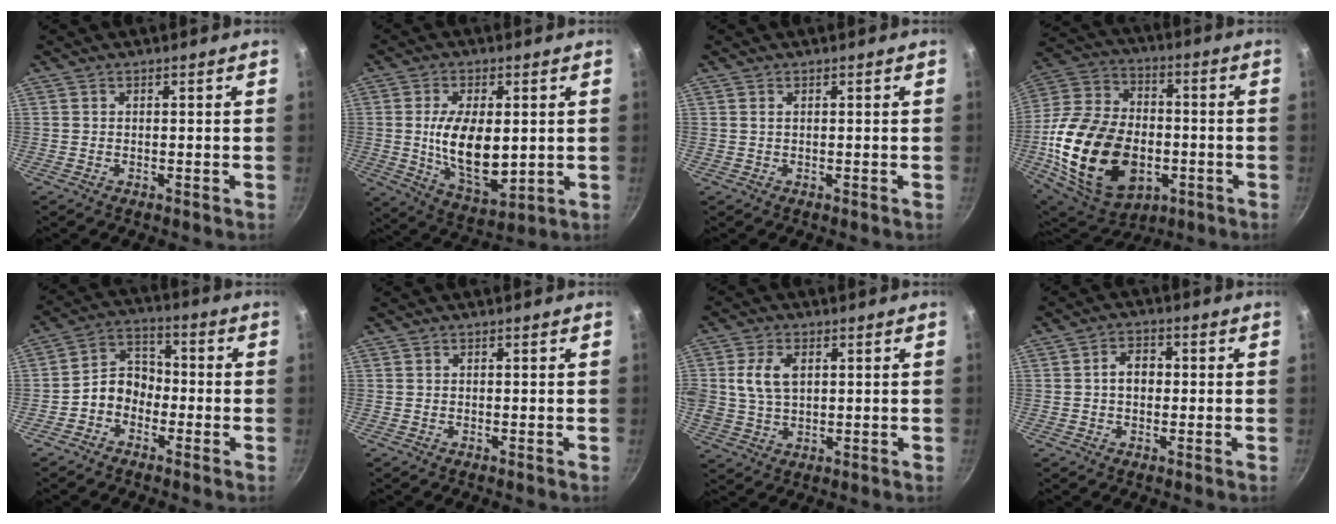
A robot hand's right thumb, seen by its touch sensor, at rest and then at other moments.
{"total": 14.3, "force": [0.4, 7.2, 12.3], "torque": [-0.208, -0.019, 0.018]}
{"total": 0.6, "force": [0.2, 0.3, 0.5], "torque": [-0.008, 0.002, 0.004]}
{"total": 27.6, "force": [-6.0, 18.1, 20.0], "torque": [-0.367, 0.024, -0.093]}
{"total": 7.2, "force": [-2.6, 5.6, 3.7], "torque": [-0.031, 0.040, -0.064]}
{"total": 0.0}
{"total": 7.6, "force": [1.7, 4.9, 5.5], "torque": [-0.102, -0.001, 0.031]}
{"total": 4.6, "force": [0.0, 3.4, 3.0], "torque": [-0.026, 0.013, -0.004]}